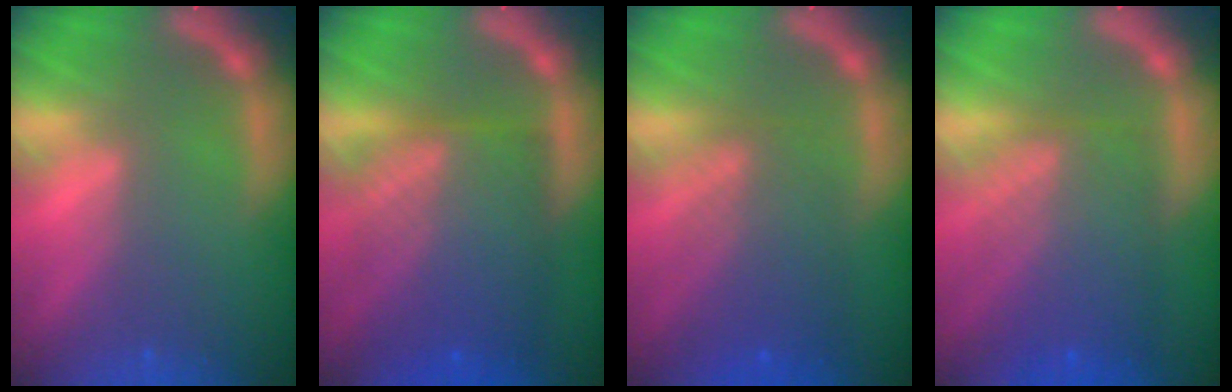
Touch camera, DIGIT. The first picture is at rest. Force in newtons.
{"total": 10.0}
{"total": 6.0}
{"total": 8.0}